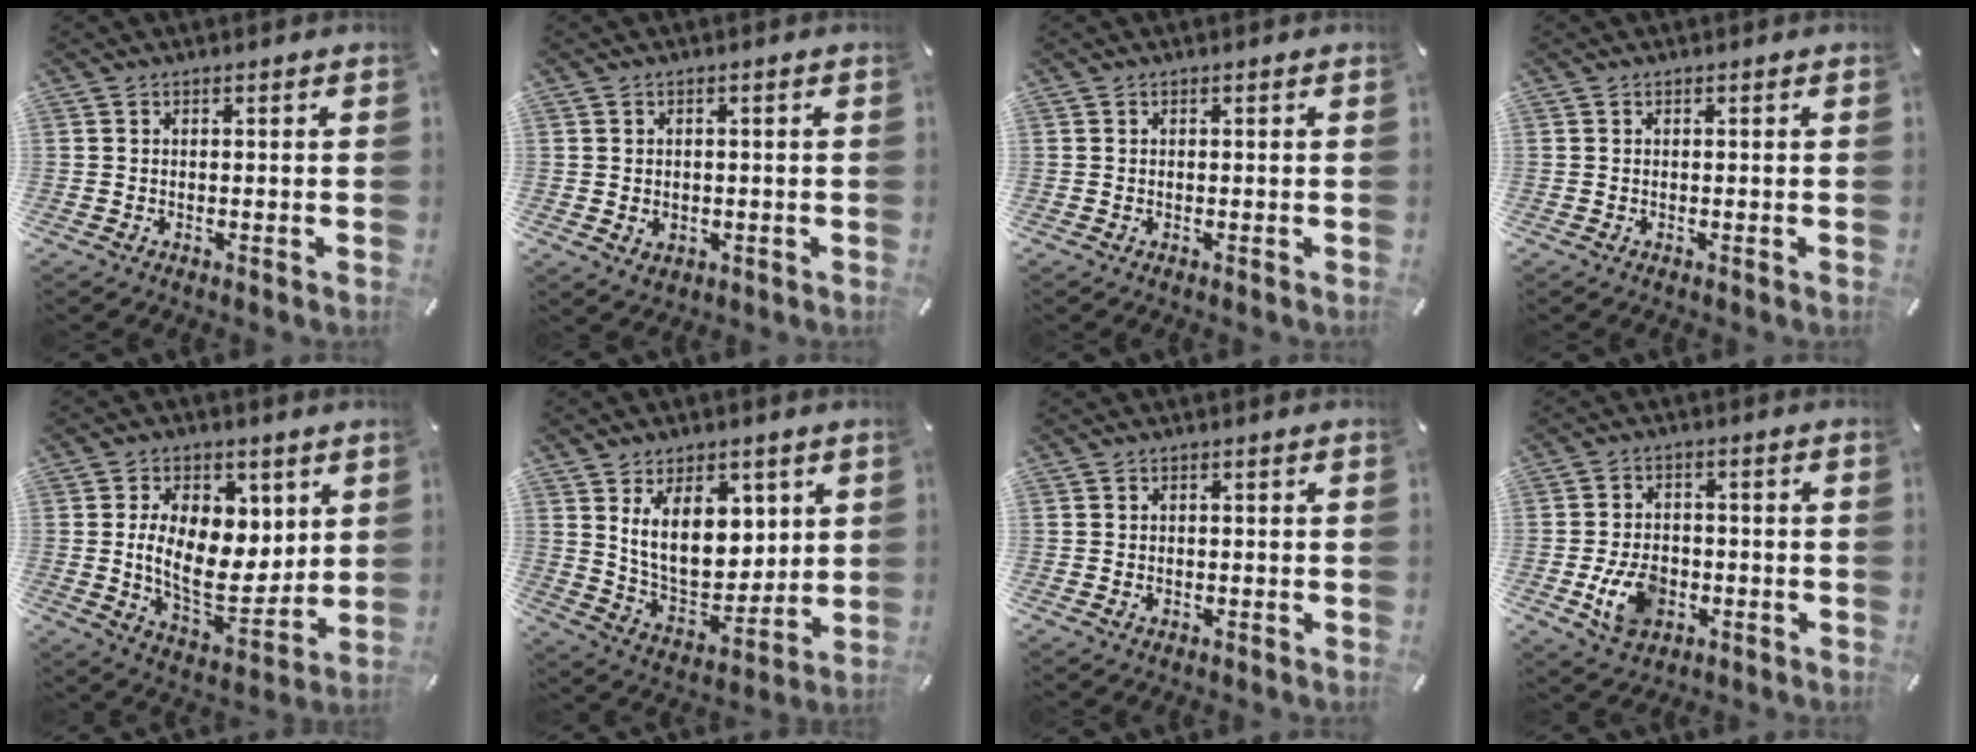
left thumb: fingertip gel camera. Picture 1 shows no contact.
{"total": 2.1, "force": [-0.1, 2.0, 0.6], "torque": [-0.011, 0.004, -0.002]}
{"total": 0.0}
{"total": 0.0}
{"total": 15.3, "force": [2.3, 10.3, 11.1], "torque": [-0.182, -0.028, 0.040]}
{"total": 14.9, "force": [5.8, 9.6, 9.8], "torque": [-0.170, -0.033, 0.106]}
{"total": 0.9, "force": [-0.1, 0.8, 0.4], "torque": [-0.008, 0.004, -0.003]}
{"total": 9.1, "force": [-2.6, 6.6, 5.7], "torque": [-0.113, 0.004, -0.048]}